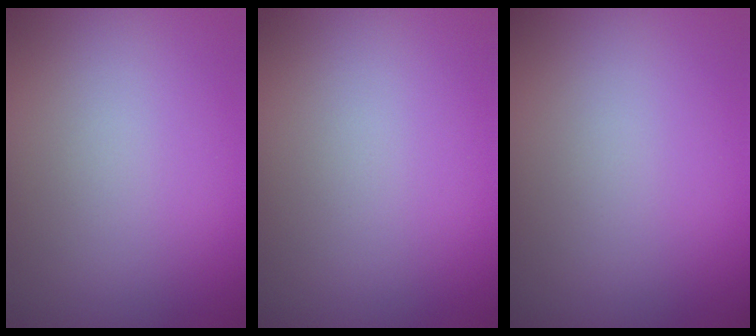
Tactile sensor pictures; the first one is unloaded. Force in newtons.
{"total": 0.0}
{"total": 0.0}